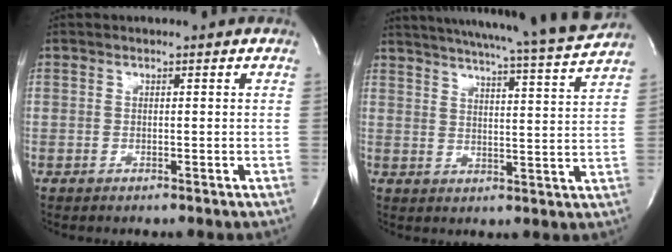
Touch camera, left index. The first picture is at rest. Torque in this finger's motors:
{"motor_torque": [0.07, -0.07, 0.37, 0.13]}